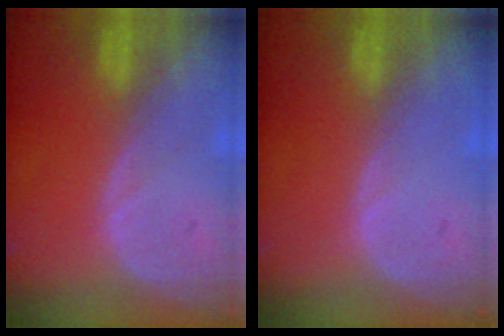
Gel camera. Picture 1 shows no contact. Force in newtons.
{"total": 0.0}